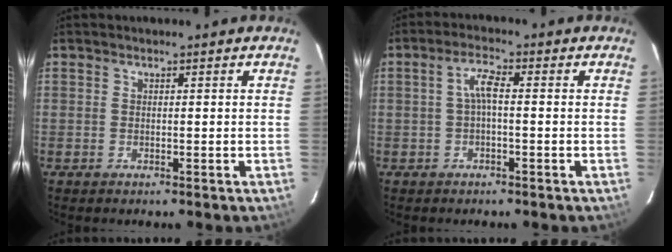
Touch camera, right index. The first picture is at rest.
{"total": 3.3, "force": [-0.3, 0.8, 3.2], "torque": [-0.065, 0.011, -0.005]}